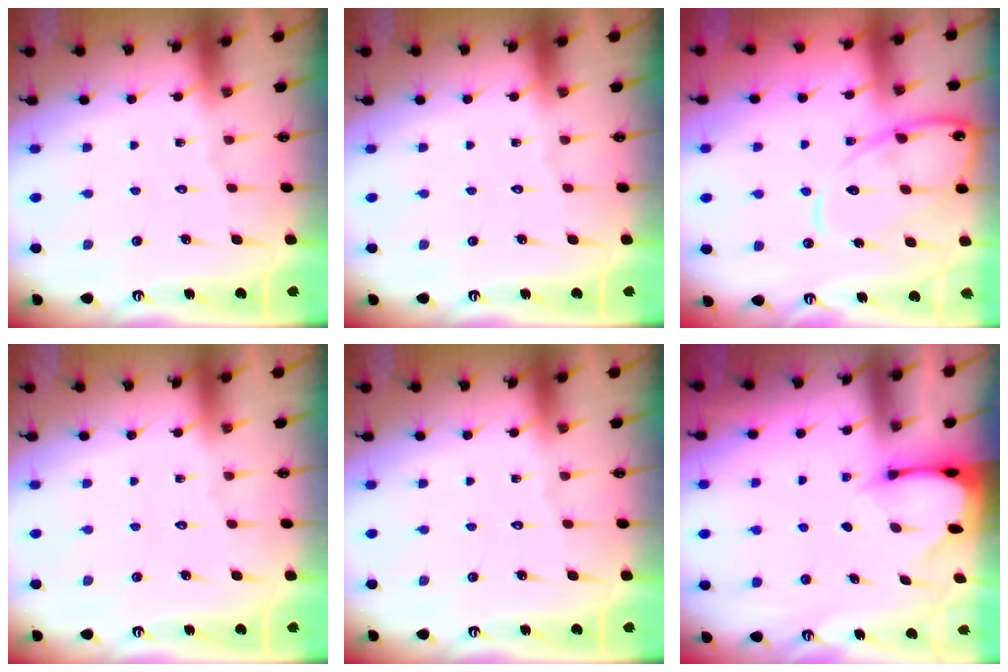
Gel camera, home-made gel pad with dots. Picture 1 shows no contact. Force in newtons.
{"total": 0.0}
{"total": 12.7, "press": 12.7, "slide": 1.1}
{"total": 0.0}
{"total": 0.0}
{"total": 2.5, "press": 2.5, "slide": 0.3}